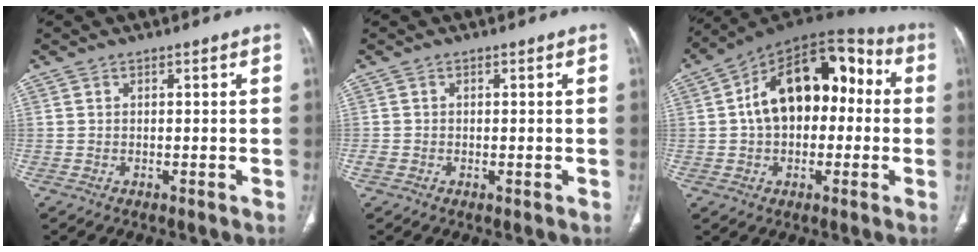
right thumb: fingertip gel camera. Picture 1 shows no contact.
{"total": 1.3, "force": [-0.3, 0.9, 0.9], "torque": [-0.017, -0.001, -0.005]}
{"total": 18.9, "force": [1.4, 11.9, 14.6], "torque": [-0.195, 0.050, 0.014]}